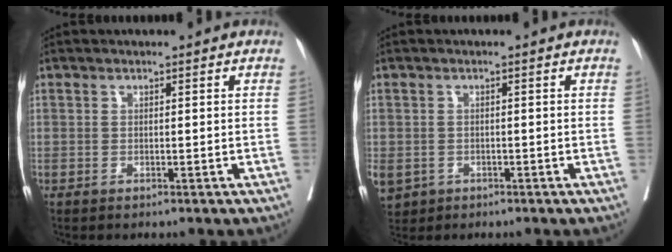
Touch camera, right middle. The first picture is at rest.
{"total": 6.6, "force": [-2.9, 5.5, 2.2], "torque": [-0.069, -0.006, -0.039]}